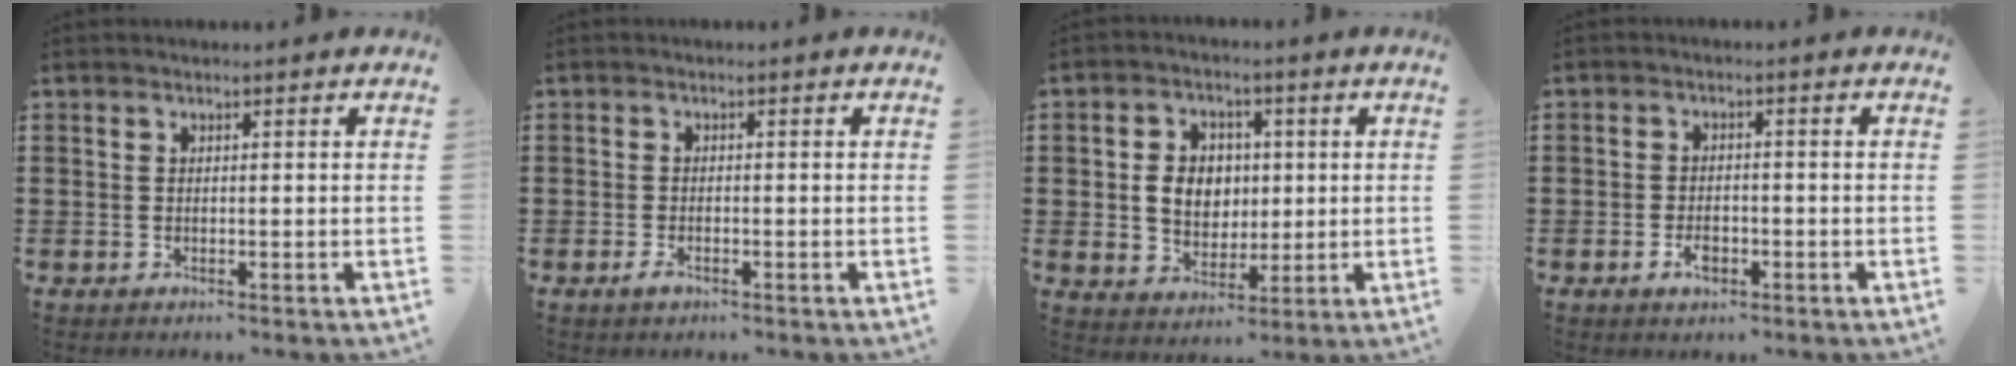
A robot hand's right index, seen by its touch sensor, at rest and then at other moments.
{"total": 1.3, "force": [-0.7, 0.4, 0.9], "torque": [-0.025, -0.006, -0.016]}
{"total": 6.6, "force": [0.5, 5.5, 3.7], "torque": [-0.073, 0.011, 0.005]}
{"total": 1.7, "force": [-0.8, 0.4, 1.4], "torque": [-0.034, -0.007, -0.016]}